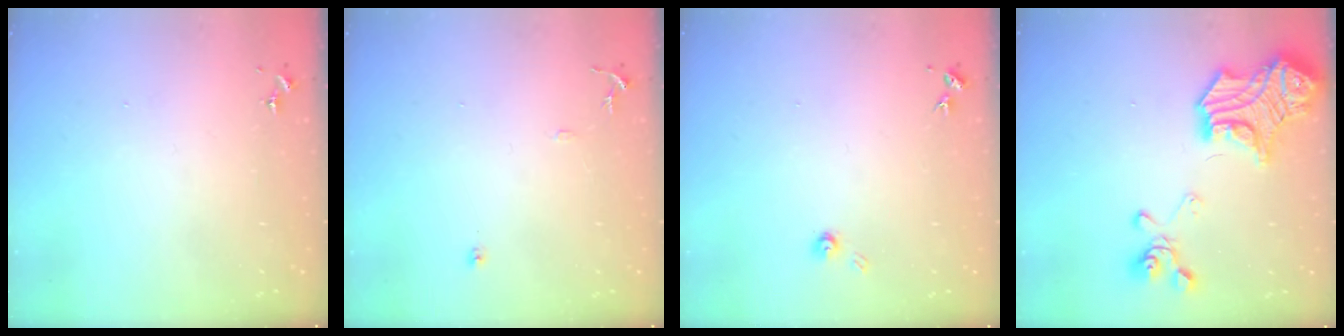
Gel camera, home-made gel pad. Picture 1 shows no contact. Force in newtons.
{"total": 8.0, "press": 8.0, "slide": 0.8}
{"total": 4.0, "press": 3.9, "slide": 0.4}
{"total": 25.4, "press": 25.3, "slide": 2.3}